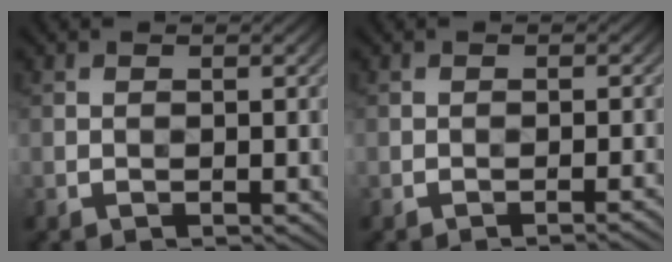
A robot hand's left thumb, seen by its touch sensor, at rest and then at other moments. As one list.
[{"total": 1.5, "force": [-0.9, 0.2, 1.2], "torque": [-0.010, 0.006, -0.016]}]